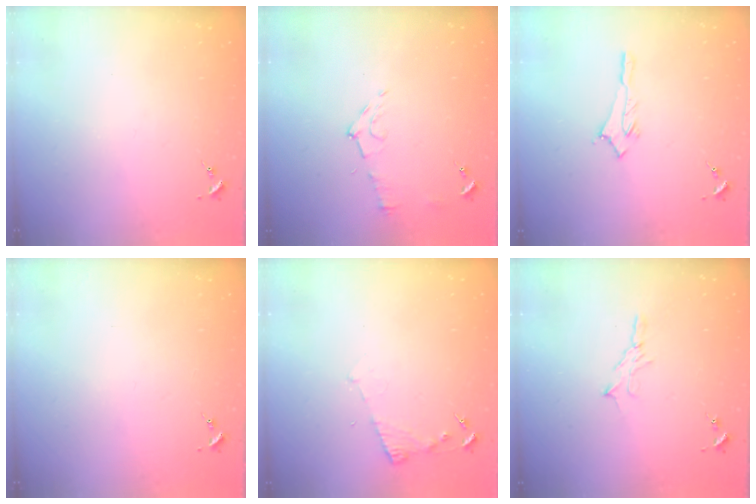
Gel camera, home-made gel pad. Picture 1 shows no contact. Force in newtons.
{"total": 7.4, "press": 7.4, "slide": 0.7}
{"total": 2.9, "press": 2.9, "slide": 0.2}
{"total": 0.0}
{"total": 4.6, "press": 4.6, "slide": 0.5}
{"total": 4.7, "press": 4.7, "slide": 0.5}